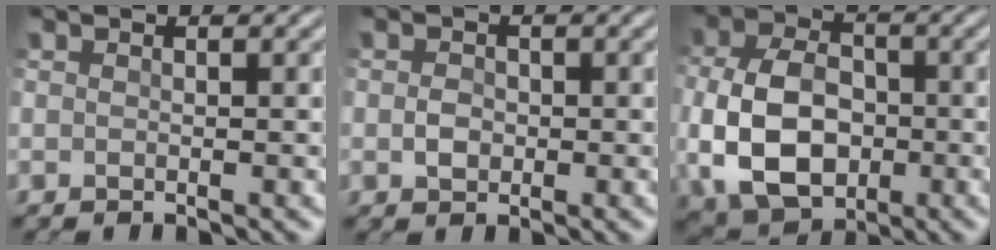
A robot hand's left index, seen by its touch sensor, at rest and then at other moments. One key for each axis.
{"total": 1.4, "fx": 0.0, "fy": 1.2, "fz": 0.7, "tx": -0.014, "ty": 0.004, "tz": -0.005}
{"total": 9.4, "fx": -1.5, "fy": 6.8, "fz": 6.4, "tx": -0.139, "ty": -0.006, "tz": -0.034}